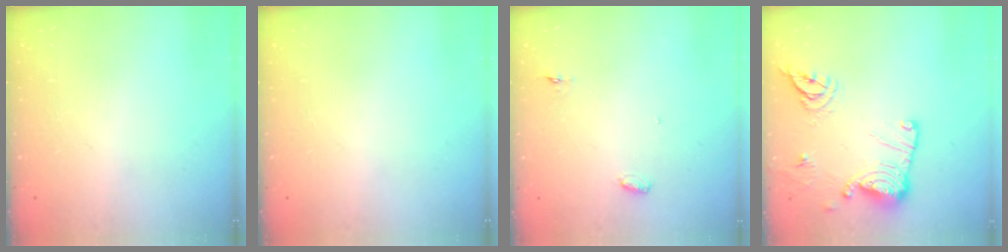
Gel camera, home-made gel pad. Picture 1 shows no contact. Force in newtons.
{"total": 0.0}
{"total": 3.0, "press": 2.8, "slide": 0.9}
{"total": 14.9, "press": 14.9, "slide": 0.4}